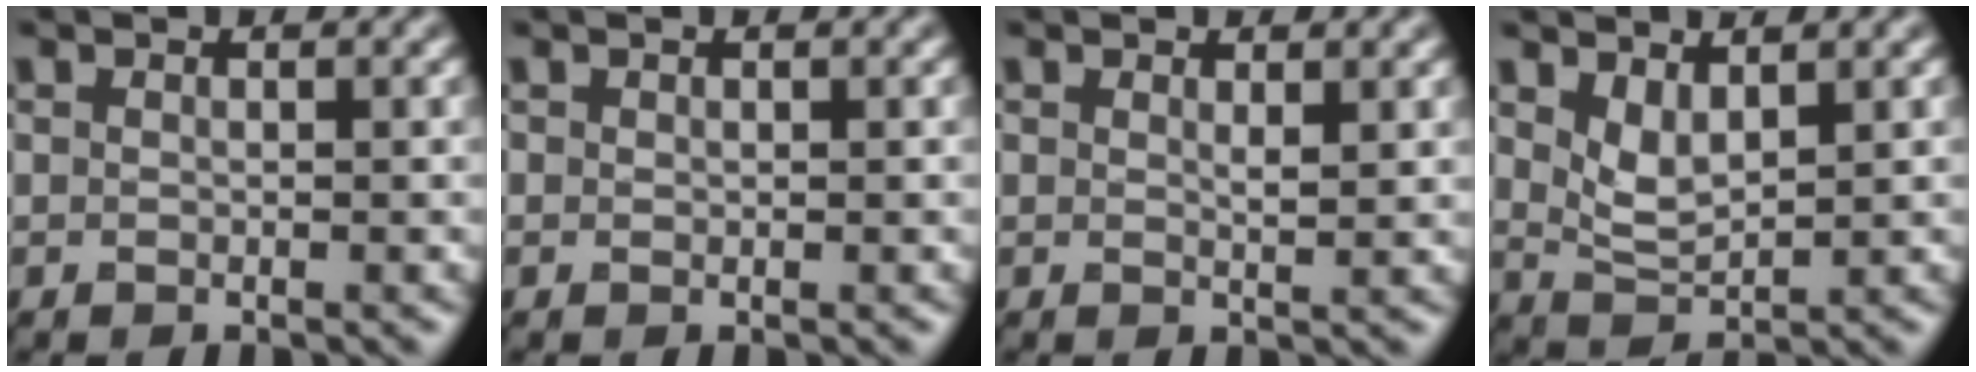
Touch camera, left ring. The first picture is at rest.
{"total": 0.0}
{"total": 1.0, "force": [0.6, 0.1, 0.7], "torque": [-0.011, -0.003, 0.010]}
{"total": 2.5, "force": [1.4, 1.0, 1.8], "torque": [-0.043, -0.009, 0.034]}